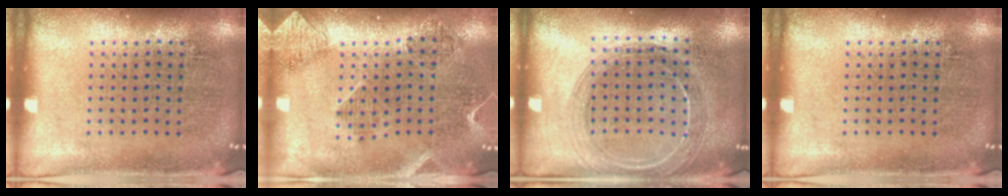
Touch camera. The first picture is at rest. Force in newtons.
{"total": 1.9, "press": 1.6, "slide": 0.9}
{"total": 1.7, "press": 1.6, "slide": 0.5}
{"total": 0.0}